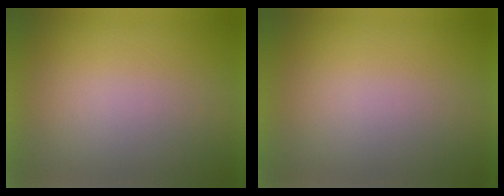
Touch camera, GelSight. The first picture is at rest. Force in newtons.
{"total": 1.2}